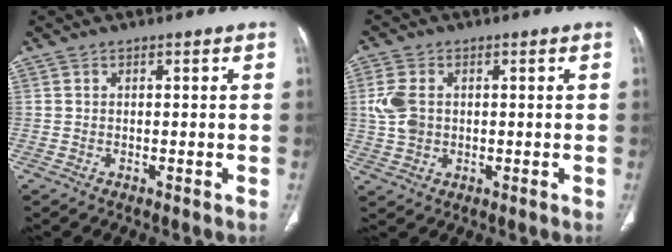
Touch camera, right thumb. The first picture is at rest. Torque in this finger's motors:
{"motor_torque": [0.20, 0.02, 0.31, 0.52, 0.08]}